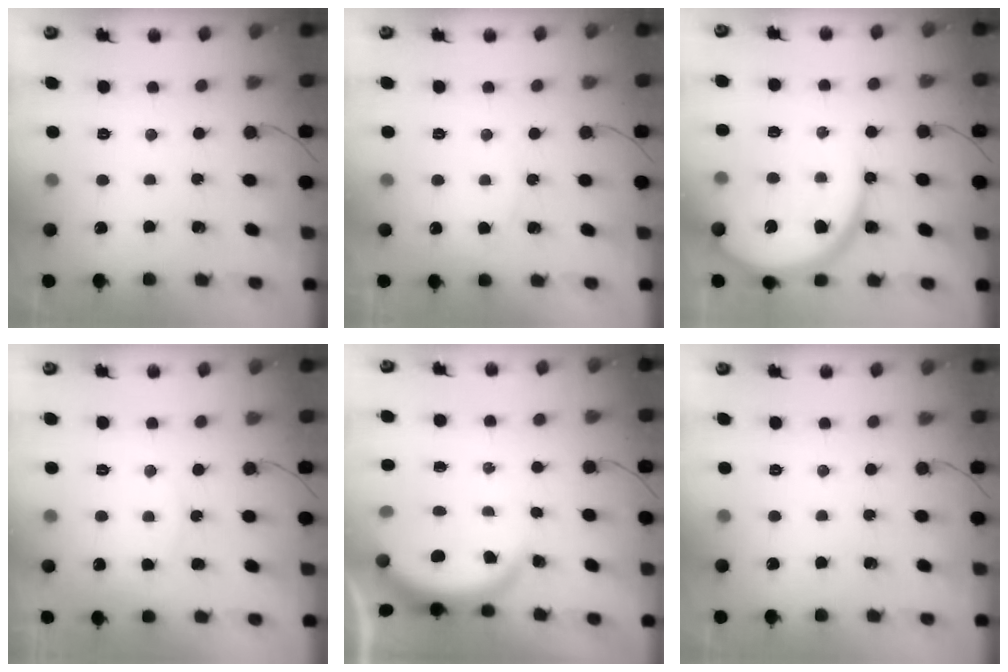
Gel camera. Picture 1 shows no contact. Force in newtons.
{"total": 2.7, "press": 2.7, "slide": 0.3}
{"total": 15.1, "press": 15.0, "slide": 1.6}
{"total": 5.9, "press": 5.9, "slide": 0.4}
{"total": 3.8, "press": 3.8, "slide": 0.3}
{"total": 0.0}